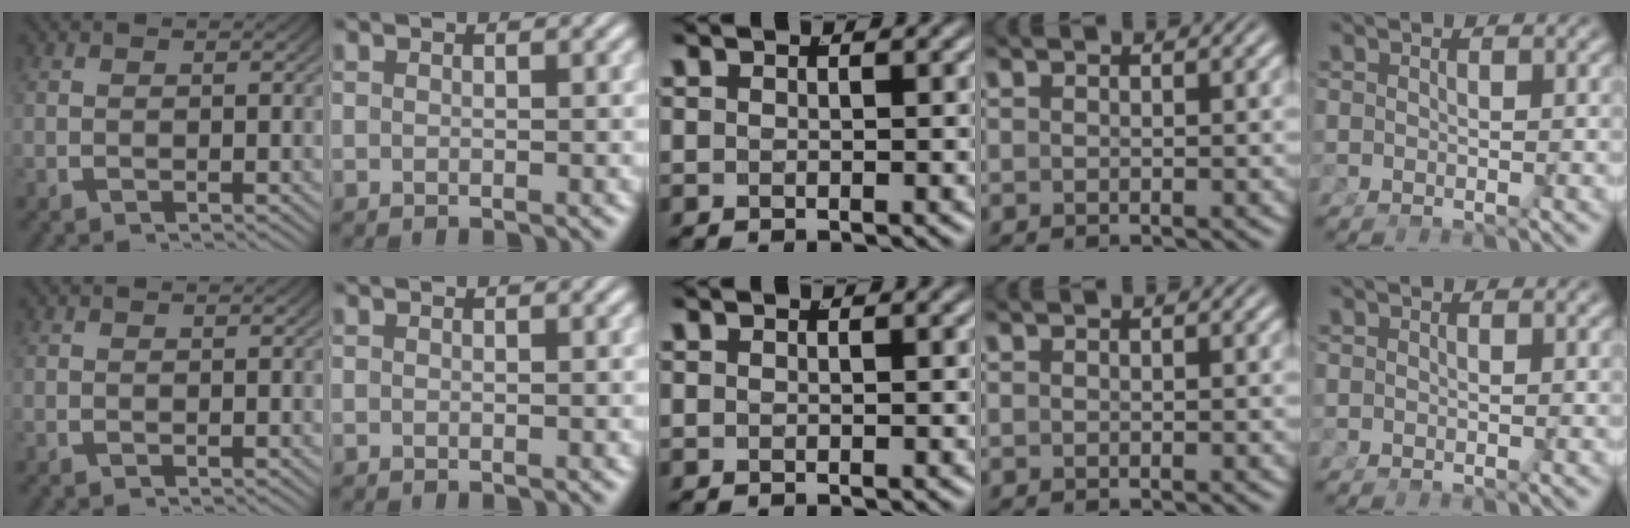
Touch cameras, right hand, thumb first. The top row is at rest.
{}